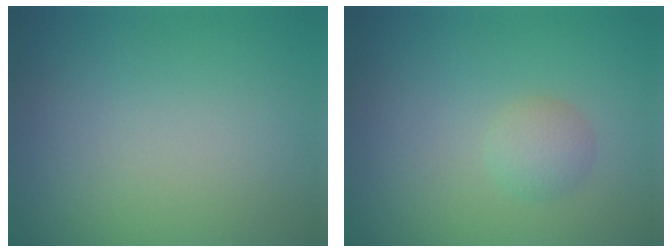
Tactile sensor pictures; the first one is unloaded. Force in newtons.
{"total": 1.8, "press": 1.8, "slide": 0.0}